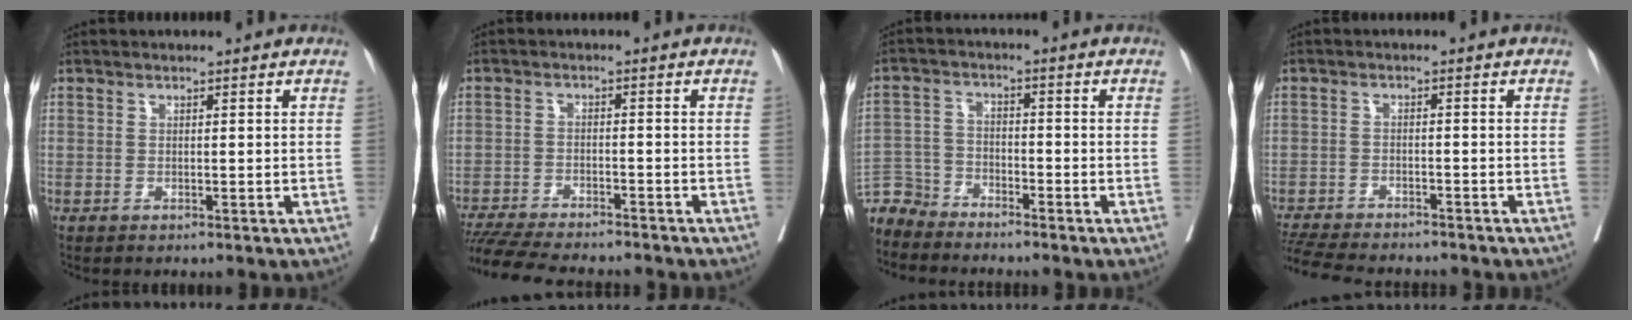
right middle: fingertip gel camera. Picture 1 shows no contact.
{"total": 14.2, "force": [-12.8, 1.9, 5.8], "torque": [-0.104, -0.020, -0.189]}
{"total": 5.7, "force": [-5.5, 1.1, -0.9], "torque": [0.020, 0.003, -0.111]}
{"total": 13.0, "force": [-11.8, 2.4, 5.1], "torque": [-0.102, -0.016, -0.172]}